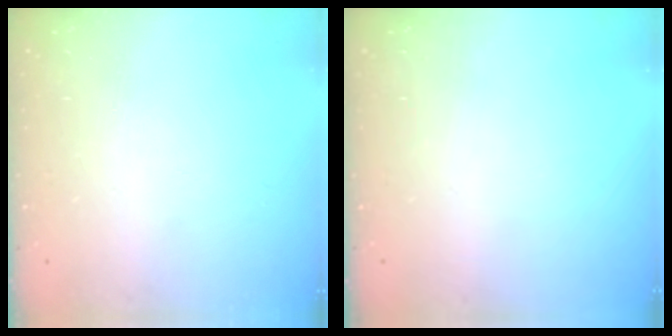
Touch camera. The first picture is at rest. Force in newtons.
{"total": 0.0}